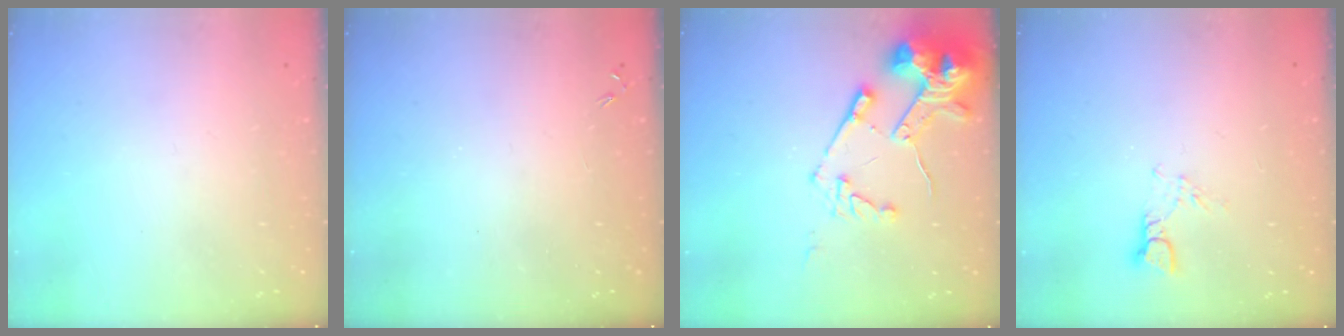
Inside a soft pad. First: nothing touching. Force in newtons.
{"total": 0.0}
{"total": 16.6, "press": 16.4, "slide": 2.0}
{"total": 3.5, "press": 3.4, "slide": 0.3}